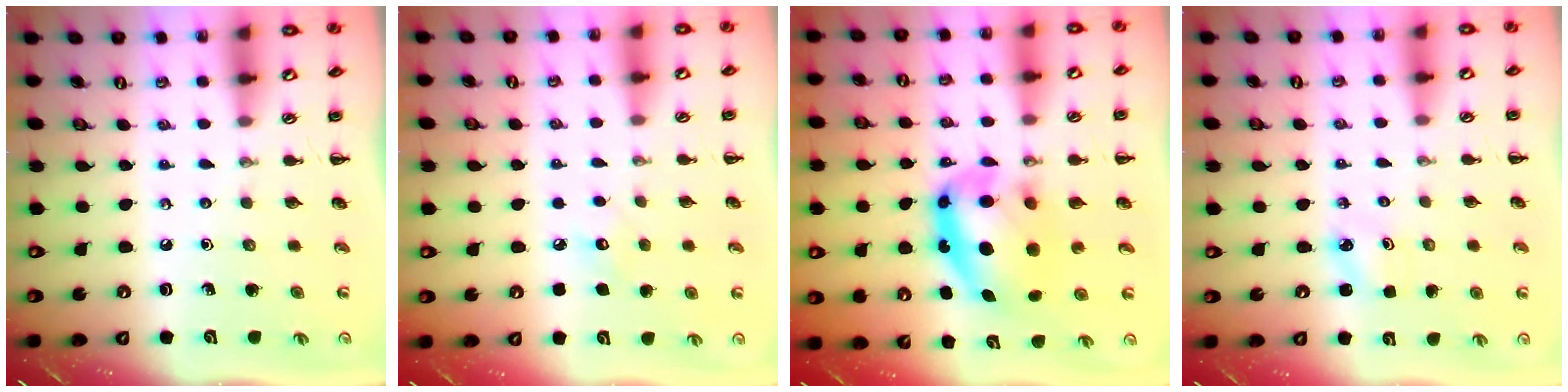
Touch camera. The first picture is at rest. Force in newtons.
{"total": 5.9, "press": 5.7, "slide": 1.6}
{"total": 10.8, "press": 10.6, "slide": 2.3}
{"total": 1.9, "press": 1.8, "slide": 0.4}